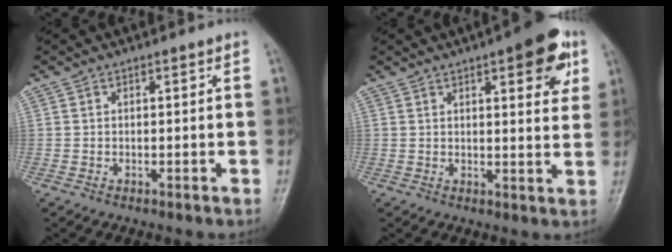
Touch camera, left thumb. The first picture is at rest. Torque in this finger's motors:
{"motor_torque": [1.96, 1.31, 1.35, -1.04, 0.07]}